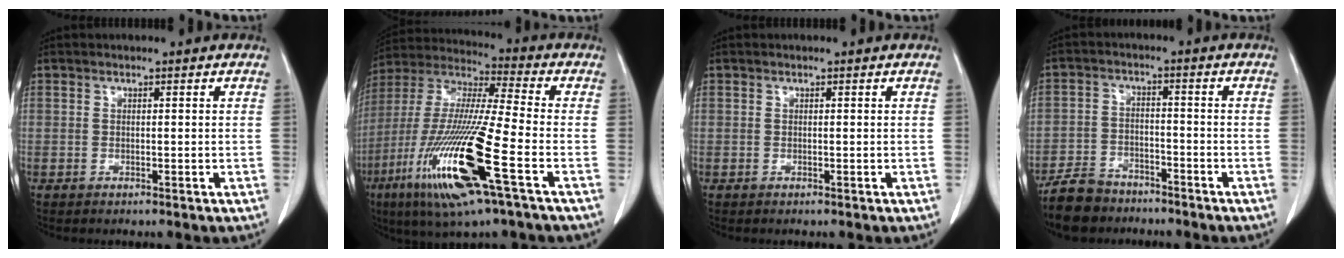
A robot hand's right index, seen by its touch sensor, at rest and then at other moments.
{"total": 20.5, "force": [-7.9, 1.2, 18.9], "torque": [-0.415, -0.037, -0.153]}
{"total": 0.0}
{"total": 7.3, "force": [-6.1, 3.5, 2.0], "torque": [-0.047, -0.007, -0.113]}